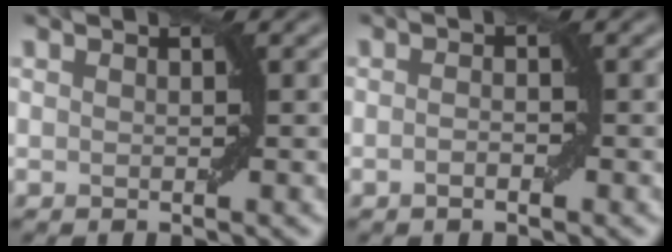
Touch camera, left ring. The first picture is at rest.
{"total": 1.1, "force": [-0.5, 0.3, 1.0], "torque": [-0.019, 0.001, -0.009]}